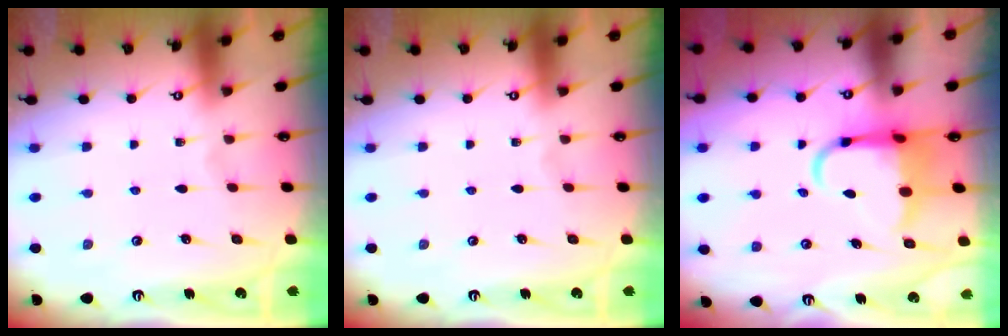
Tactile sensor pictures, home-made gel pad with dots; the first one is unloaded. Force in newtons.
{"total": 0.0}
{"total": 7.6, "press": 7.3, "slide": 1.9}